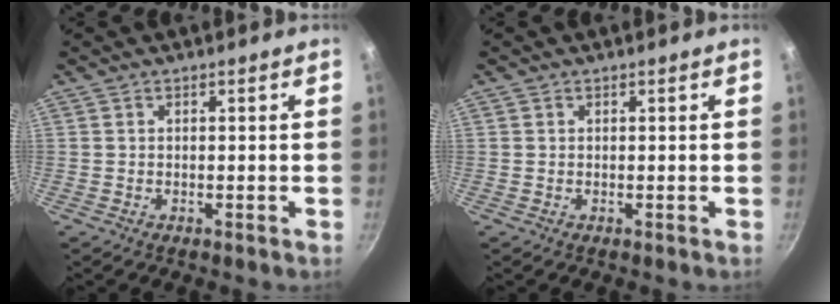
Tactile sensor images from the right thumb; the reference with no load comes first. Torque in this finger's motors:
{"motor_torque": [0.00, -0.23, -0.28, 0.13, 0.02]}